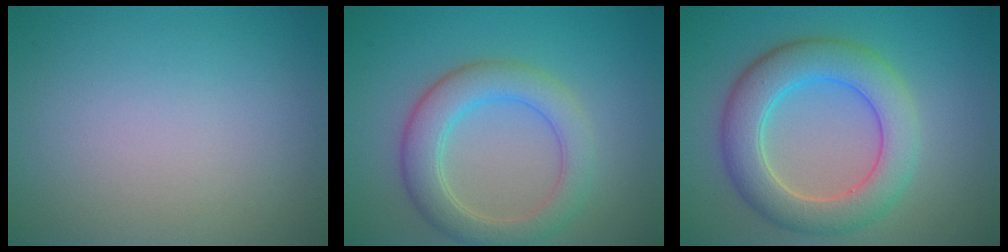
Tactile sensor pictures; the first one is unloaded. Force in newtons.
{"total": 4.9, "press": 4.9, "slide": 0.2}
{"total": 6.6, "press": 6.6, "slide": 0.5}